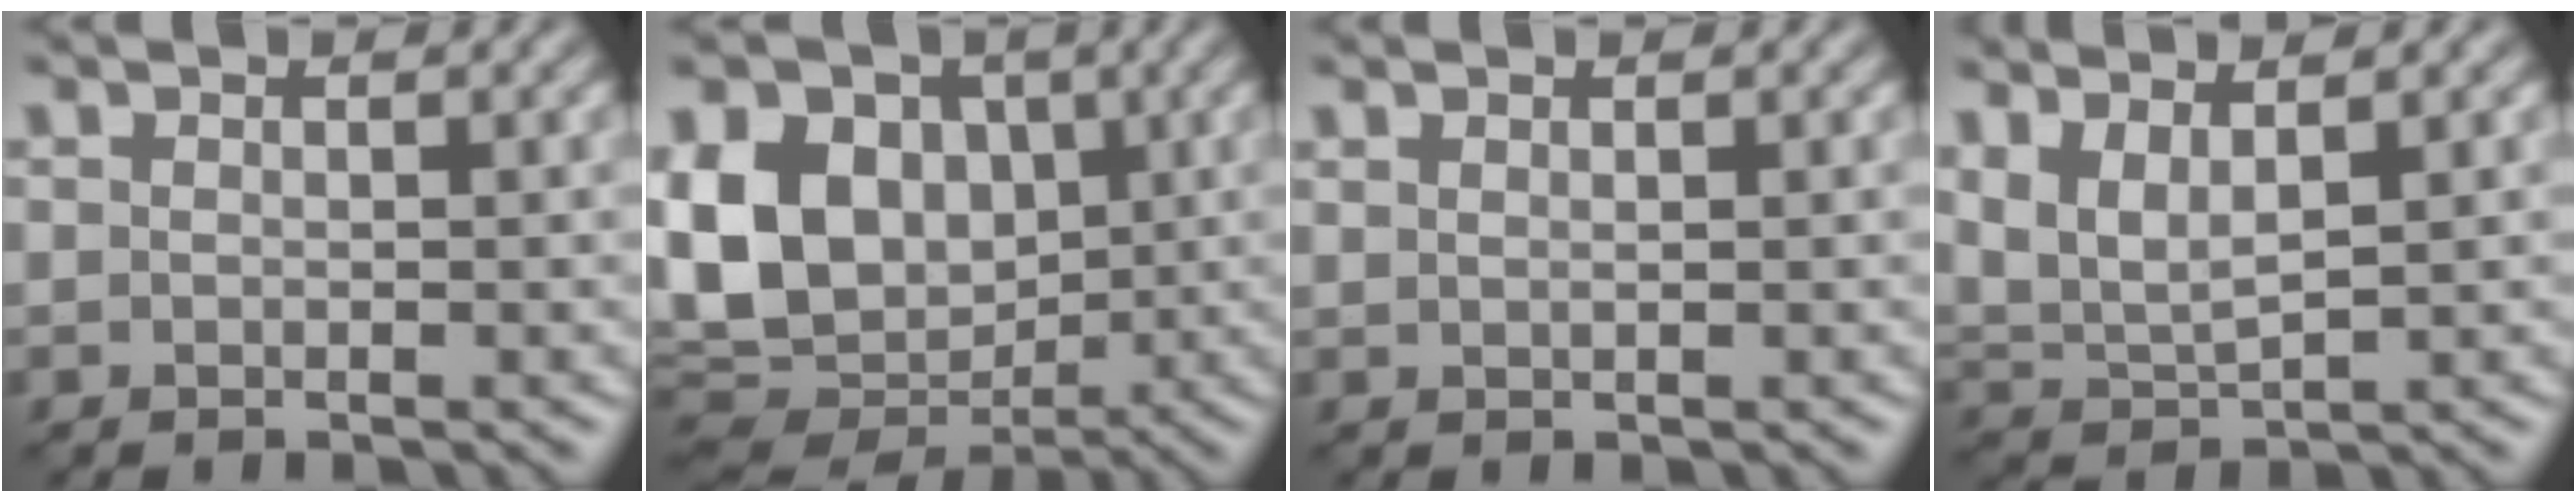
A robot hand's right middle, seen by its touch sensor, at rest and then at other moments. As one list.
[{"total": 14.9, "force": [2.3, 11.5, 9.2], "torque": [-0.187, 0.020, 0.035]}, {"total": 0.6, "force": [0.5, 0.1, 0.3], "torque": [-0.004, 0.001, 0.010]}, {"total": 3.8, "force": [2.2, 1.4, 2.8], "torque": [-0.073, -0.001, 0.049]}]